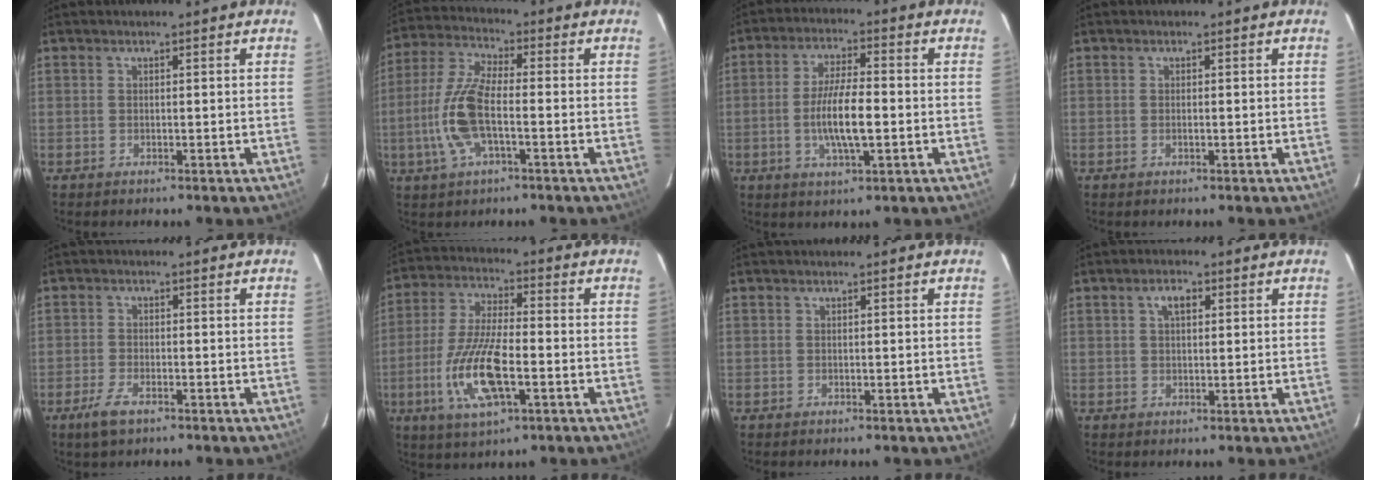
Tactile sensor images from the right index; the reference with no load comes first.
{"total": 11.5, "force": [-2.7, 3.6, 10.6], "torque": [-0.236, 0.003, -0.059]}
{"total": 9.1, "force": [-1.7, 2.2, 8.7], "torque": [-0.167, -0.001, -0.032]}
{"total": 0.6, "force": [-0.1, 0.1, 0.6], "torque": [-0.010, 0.002, -0.002]}
{"total": 4.3, "force": [-2.8, 1.6, 2.8], "torque": [-0.074, -0.006, -0.052]}
{"total": 13.9, "force": [-4.4, 4.5, 12.4], "torque": [-0.262, -0.009, -0.083]}
{"total": 0.0}
{"total": 2.9, "force": [1.1, 1.5, 2.2], "torque": [-0.040, 0.011, 0.019]}